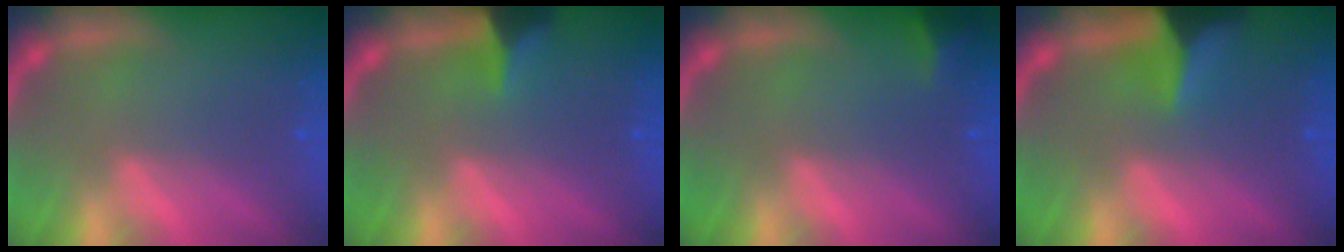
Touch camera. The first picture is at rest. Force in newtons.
{"total": 2.9}
{"total": 1.9}
{"total": 6.0}